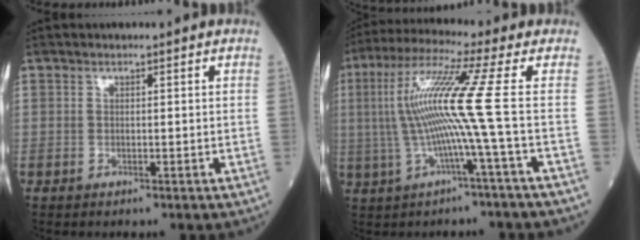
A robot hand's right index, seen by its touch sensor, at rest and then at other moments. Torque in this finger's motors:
{"motor_torque": [2.02, -0.05, 1.05, 0.21]}